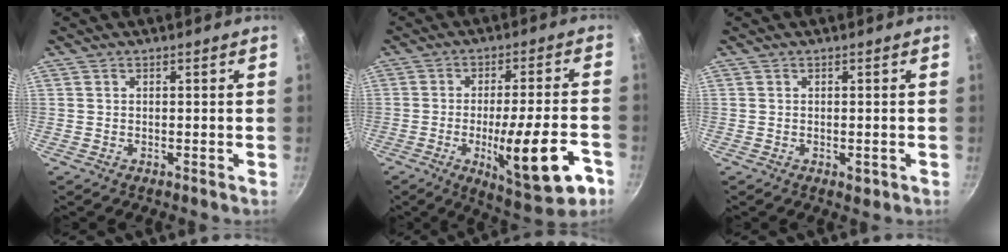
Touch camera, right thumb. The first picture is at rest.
{"total": 17.5, "force": [-6.7, 4.6, 15.6], "torque": [-0.206, 0.017, -0.087]}
{"total": 1.6, "force": [-0.5, 0.8, 1.3], "torque": [-0.018, -0.003, -0.006]}